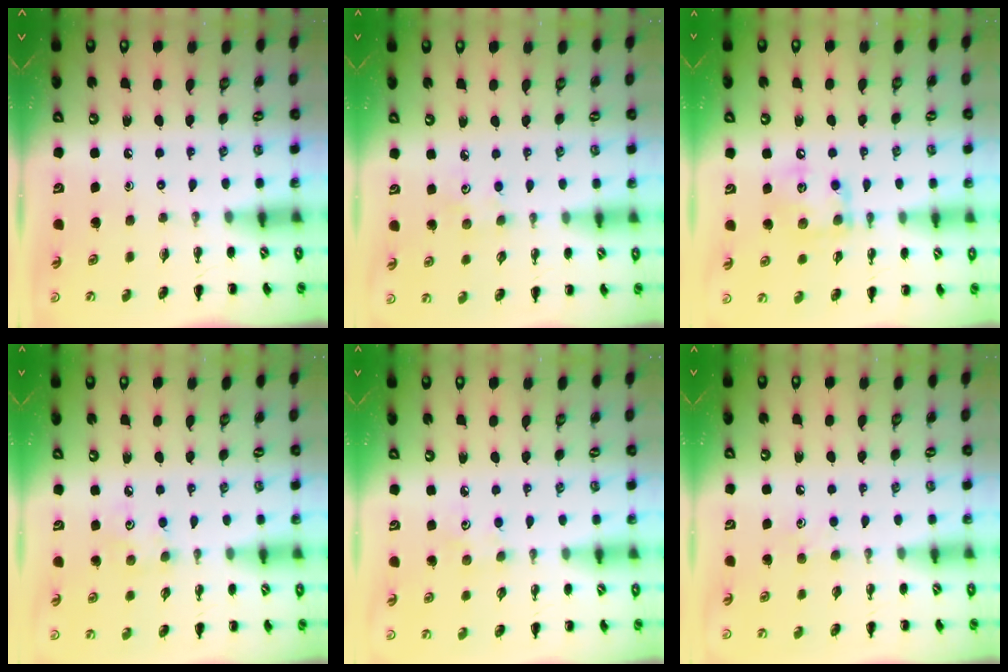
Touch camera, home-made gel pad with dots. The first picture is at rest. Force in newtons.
{"total": 2.7, "press": 2.6, "slide": 0.8}
{"total": 11.7, "press": 11.6, "slide": 1.5}
{"total": 3.9, "press": 3.8, "slide": 0.8}
{"total": 2.7, "press": 2.6, "slide": 0.8}
{"total": 4.8, "press": 4.6, "slide": 1.4}